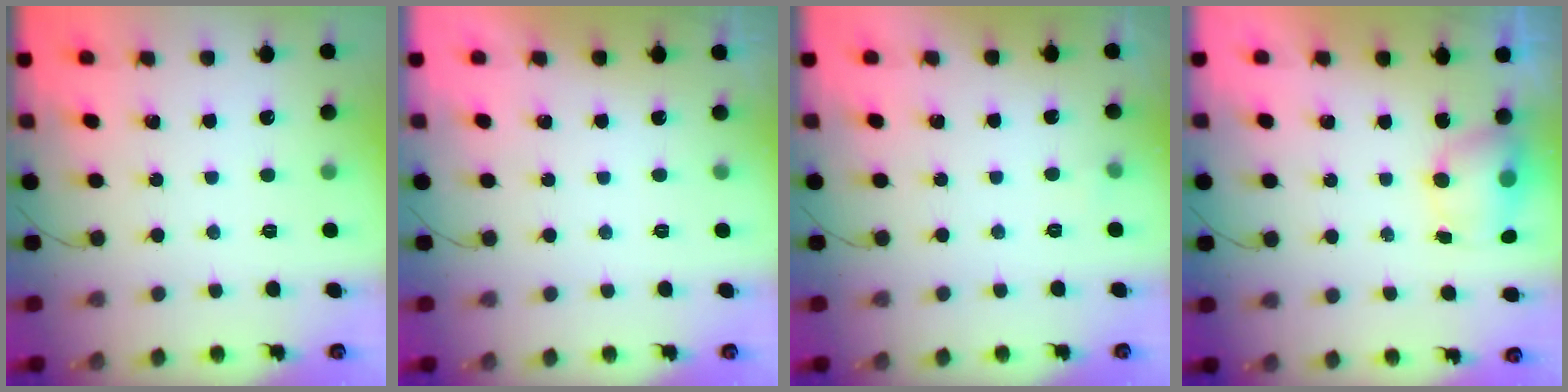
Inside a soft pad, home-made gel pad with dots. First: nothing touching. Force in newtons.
{"total": 0.0}
{"total": 2.5, "press": 2.4, "slide": 1.0}
{"total": 6.4, "press": 6.3, "slide": 0.8}